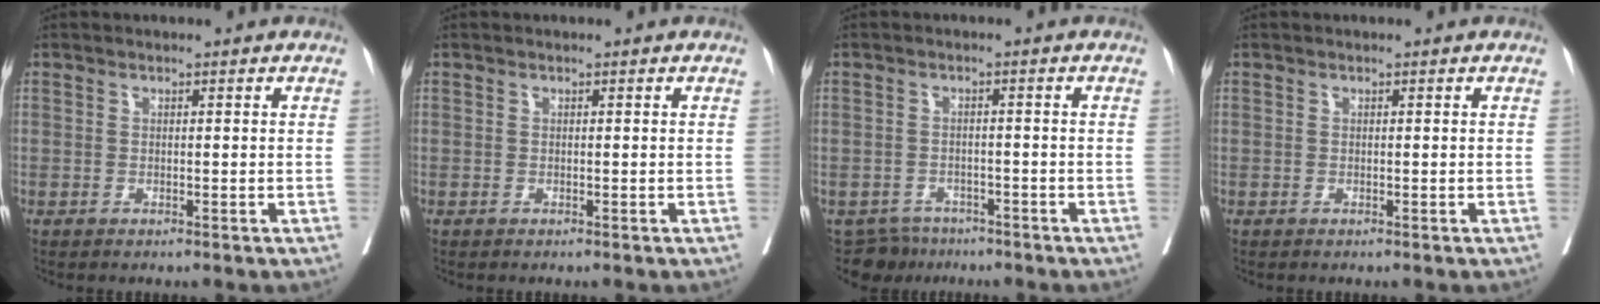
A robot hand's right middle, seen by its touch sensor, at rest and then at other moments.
{"total": 0.0}
{"total": 4.6, "force": [-4.0, 2.3, -0.5], "torque": [0.015, 0.004, -0.063]}
{"total": 0.0}